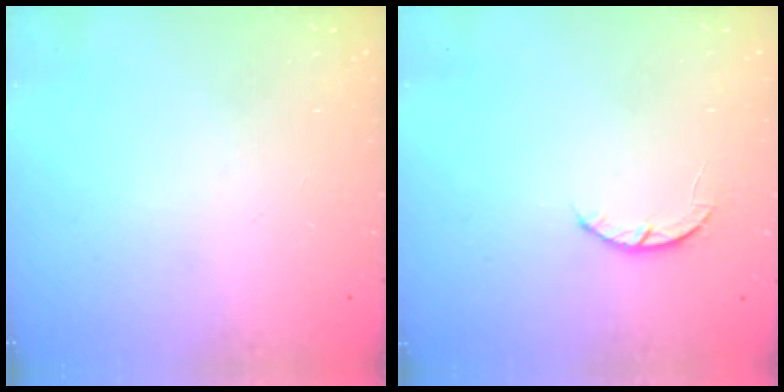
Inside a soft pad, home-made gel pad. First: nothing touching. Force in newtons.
{"total": 2.6, "press": 2.5, "slide": 0.4}